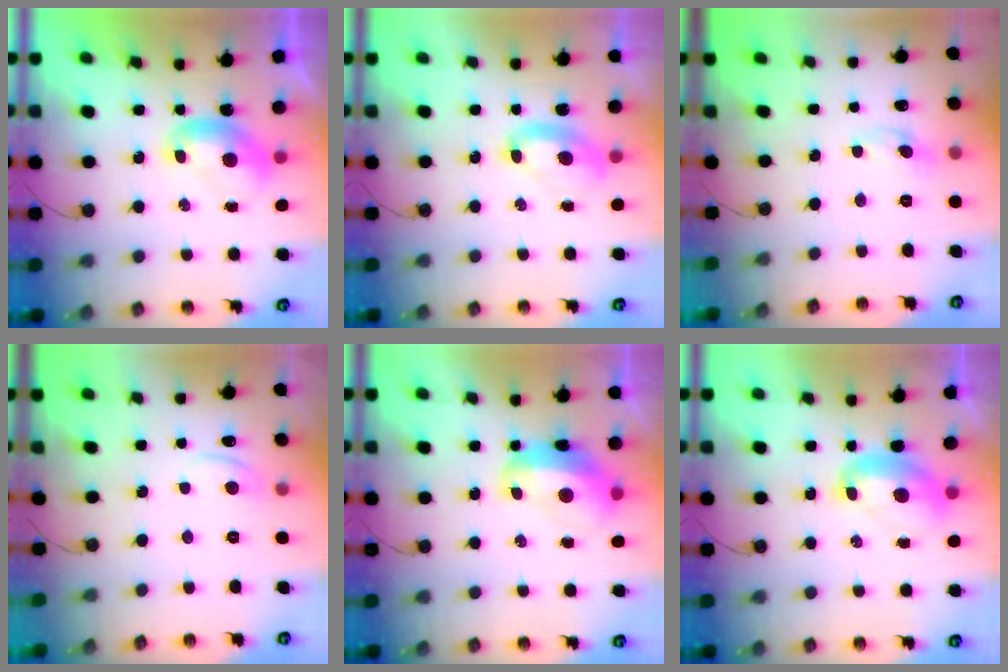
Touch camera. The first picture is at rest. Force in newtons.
{"total": 2.4, "press": 2.3, "slide": 0.7}
{"total": 0.0}
{"total": 0.9, "press": 0.7, "slide": 0.5}
{"total": 6.1, "press": 5.9, "slide": 1.3}
{"total": 2.1, "press": 2.0, "slide": 0.7}